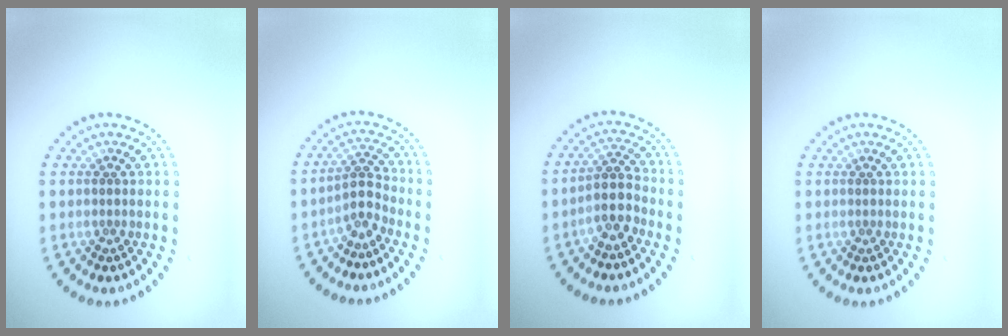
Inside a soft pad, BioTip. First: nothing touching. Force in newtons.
{"total": 2.4, "press": 1.8, "slide": 1.7}
{"total": 3.0, "press": 2.5, "slide": 1.5}
{"total": 0.0}